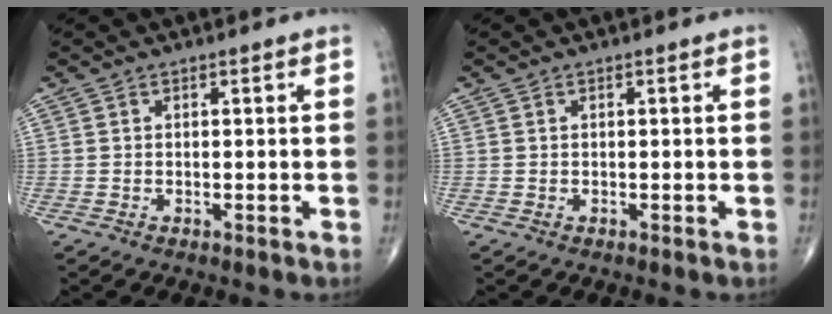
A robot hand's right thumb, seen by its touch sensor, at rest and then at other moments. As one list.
[{"total": 0.0}]